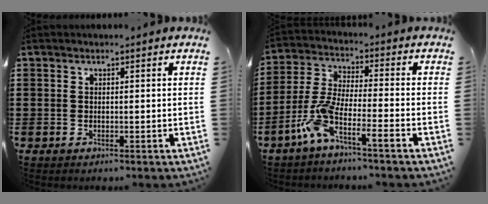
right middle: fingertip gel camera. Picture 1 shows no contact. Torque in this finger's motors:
{"motor_torque": [1.21, -0.93, 0.37, 0.21]}